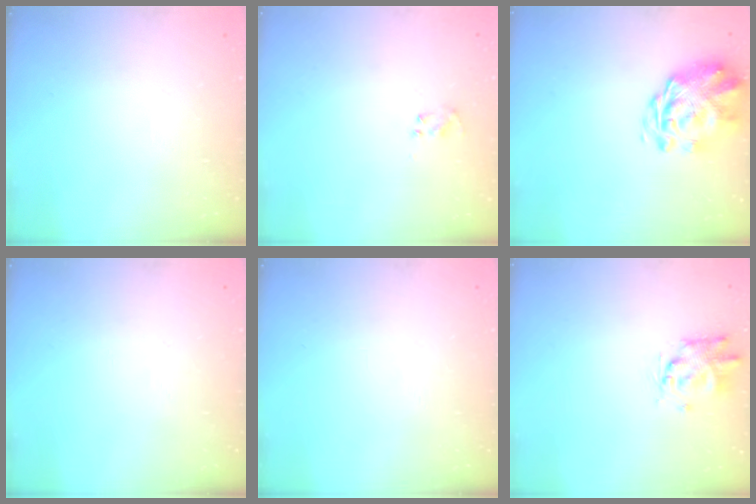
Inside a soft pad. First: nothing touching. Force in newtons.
{"total": 2.3, "press": 2.1, "slide": 0.9}
{"total": 2.9, "press": 2.5, "slide": 1.5}
{"total": 0.0}
{"total": 0.0}
{"total": 2.6, "press": 2.5, "slide": 0.9}